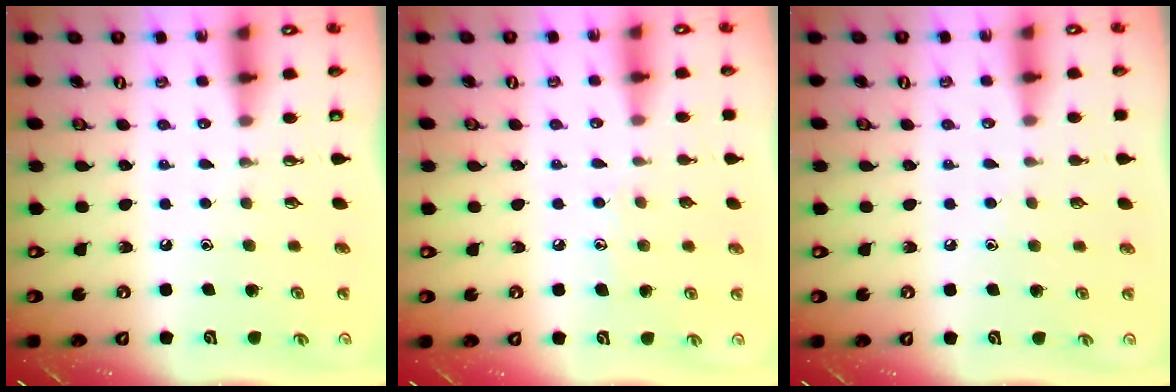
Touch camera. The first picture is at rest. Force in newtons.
{"total": 5.7, "press": 5.7, "slide": 0.6}
{"total": 4.6, "press": 4.6, "slide": 0.5}